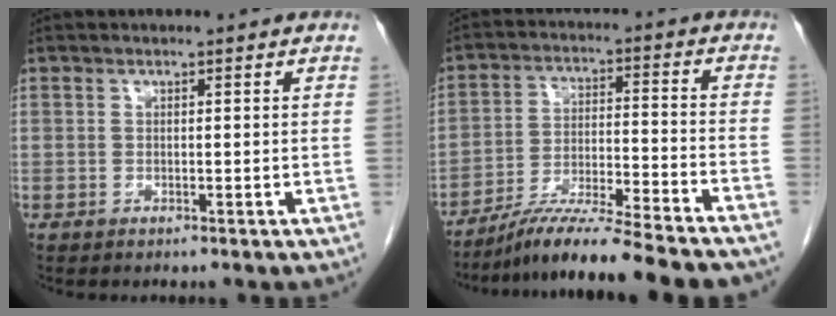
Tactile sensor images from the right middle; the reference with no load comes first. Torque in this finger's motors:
{"motor_torque": [1.16, -0.98, 0.47, 0.11]}